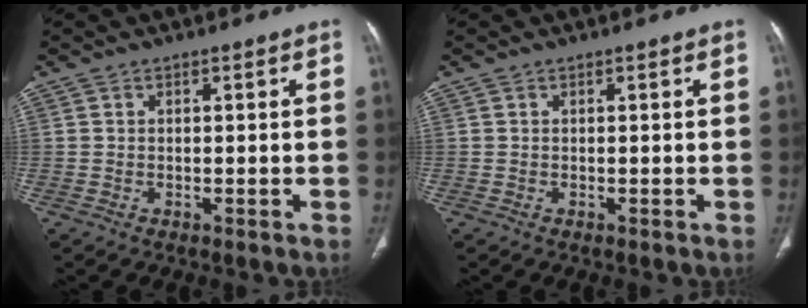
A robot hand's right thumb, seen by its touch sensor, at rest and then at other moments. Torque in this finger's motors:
{"motor_torque": [-0.53, -0.52, -0.16, -0.16, 0.00]}